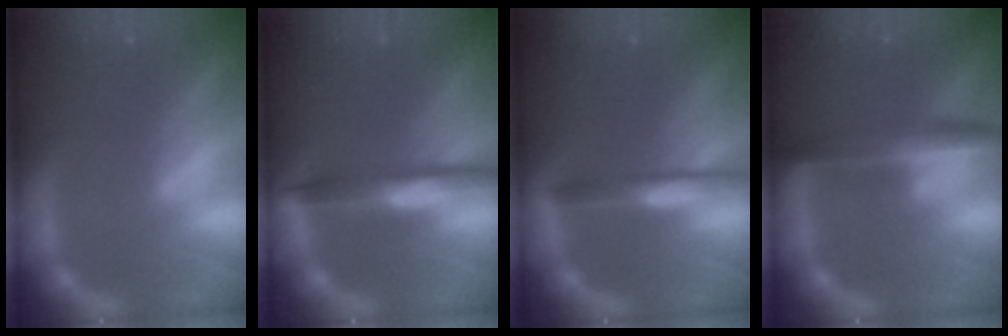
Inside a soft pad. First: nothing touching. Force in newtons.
{"total": 5.0}
{"total": 3.5}
{"total": 5.0}